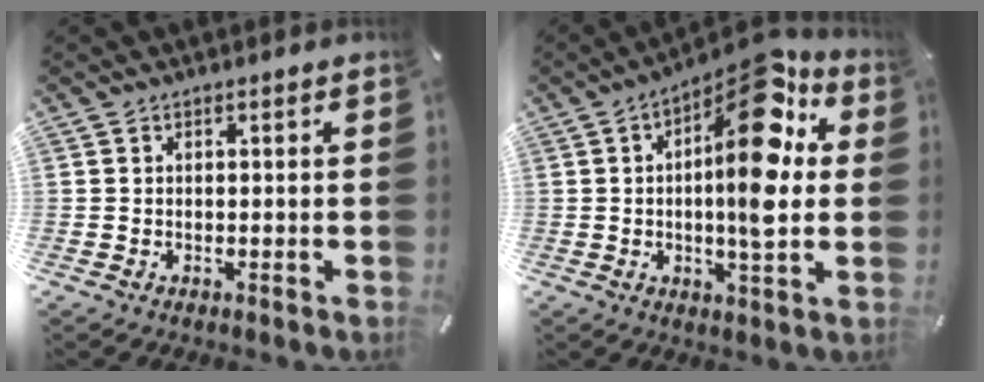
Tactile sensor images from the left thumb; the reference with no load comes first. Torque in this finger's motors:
{"motor_torque": [0.72, 0.82, 1.43, -0.83, 0.24]}